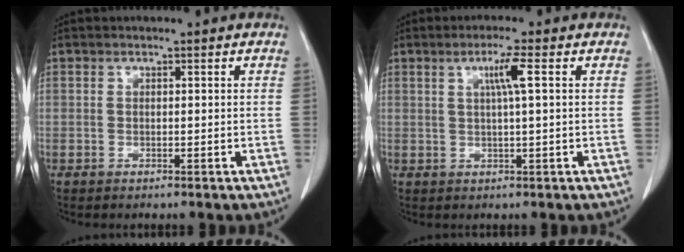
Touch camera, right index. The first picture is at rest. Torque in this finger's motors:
{"motor_torque": [0.45, 0.10, 0.19, 0.05]}